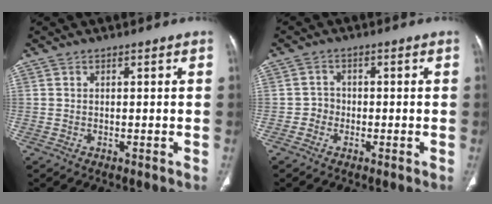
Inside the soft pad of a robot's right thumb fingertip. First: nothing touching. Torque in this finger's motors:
{"motor_torque": [-0.19, 0.02, 0.35, -0.26, -0.05]}